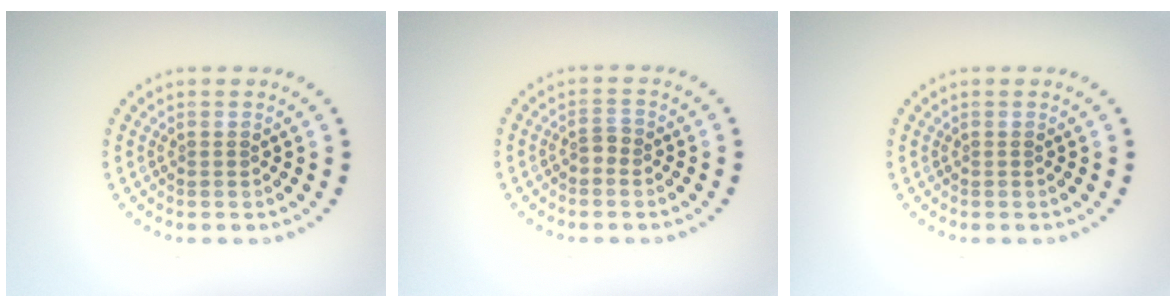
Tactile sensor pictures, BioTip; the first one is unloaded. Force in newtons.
{"total": 1.1, "press": 1.1, "slide": 0.5}
{"total": 0.0}